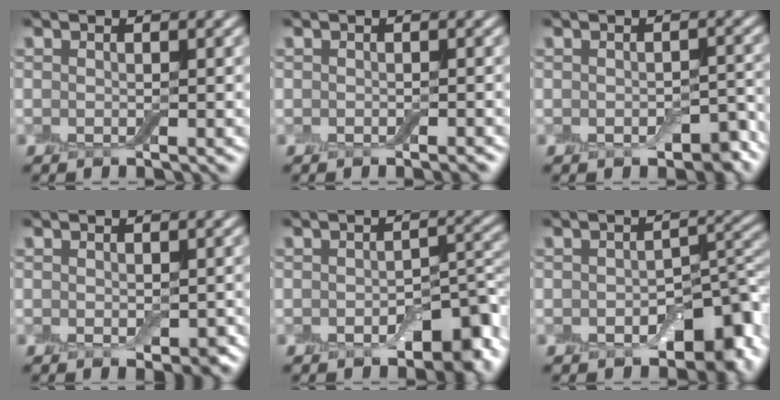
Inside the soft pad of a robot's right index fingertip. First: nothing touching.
{"total": 0.7, "force": [-0.5, 0.3, 0.4], "torque": [-0.005, -0.003, -0.005]}
{"total": 2.6, "force": [-1.4, 1.4, 1.6], "torque": [-0.023, -0.009, -0.015]}
{"total": 1.6, "force": [-0.2, 0.9, 1.2], "torque": [-0.018, -0.008, 0.001]}
{"total": 5.0, "force": [-2.0, 2.7, 3.7], "torque": [-0.043, -0.001, -0.028]}
{"total": 6.6, "force": [-2.6, 3.9, 4.7], "torque": [-0.051, -0.007, -0.037]}